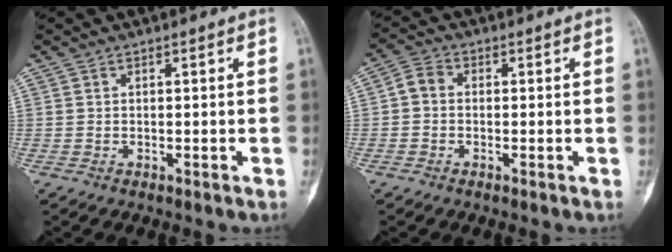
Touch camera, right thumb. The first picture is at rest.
{"total": 3.3, "force": [-0.3, 2.5, 2.0], "torque": [-0.030, 0.010, -0.018]}